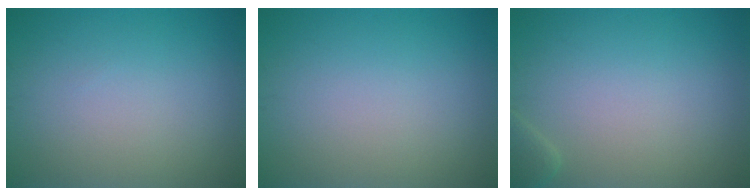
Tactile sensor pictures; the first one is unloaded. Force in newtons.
{"total": 0.0}
{"total": 1.2, "press": 1.2, "slide": 0.2}